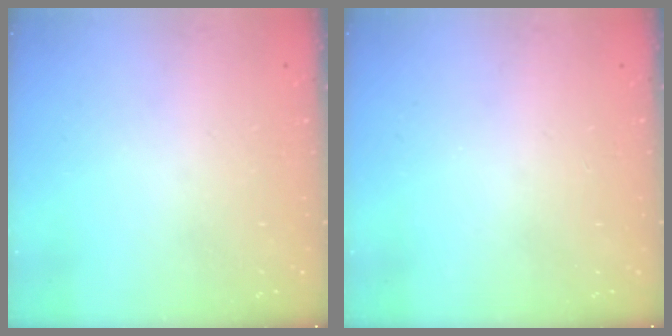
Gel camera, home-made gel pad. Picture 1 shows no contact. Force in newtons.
{"total": 0.0}